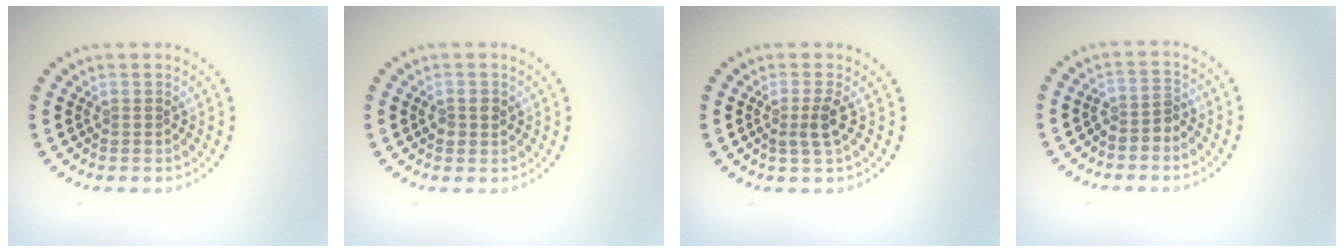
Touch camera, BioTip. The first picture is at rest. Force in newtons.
{"total": 1.4, "press": 1.4, "slide": 0.2}
{"total": 1.9, "press": 1.5, "slide": 1.1}
{"total": 1.8, "press": 1.4, "slide": 1.1}